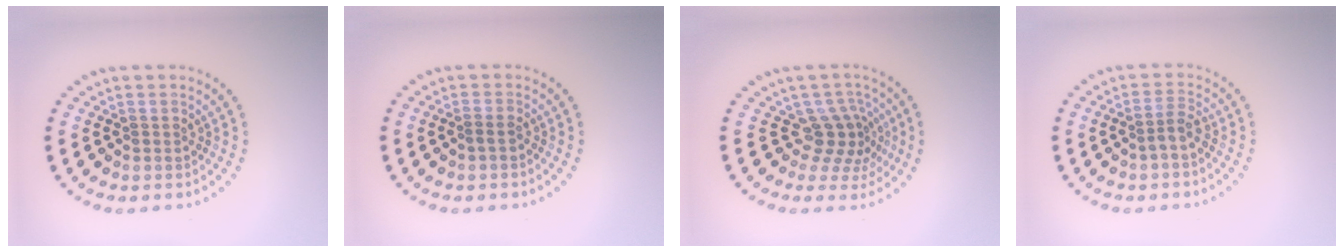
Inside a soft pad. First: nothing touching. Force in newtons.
{"total": 0.6, "press": 0.4, "slide": 0.5}
{"total": 3.4, "press": 2.4, "slide": 2.4}
{"total": 1.8, "press": 1.1, "slide": 1.3}